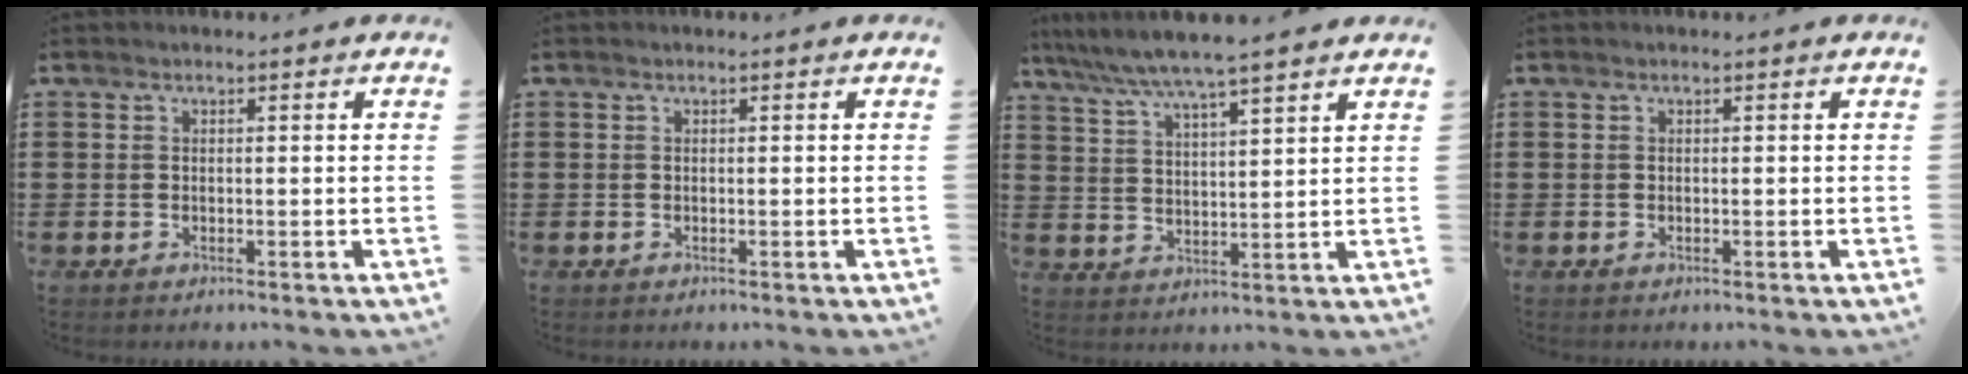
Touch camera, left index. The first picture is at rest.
{"total": 0.0}
{"total": 5.8, "force": [5.2, -0.5, 2.6], "torque": [-0.069, -0.025, 0.090]}
{"total": 0.0}